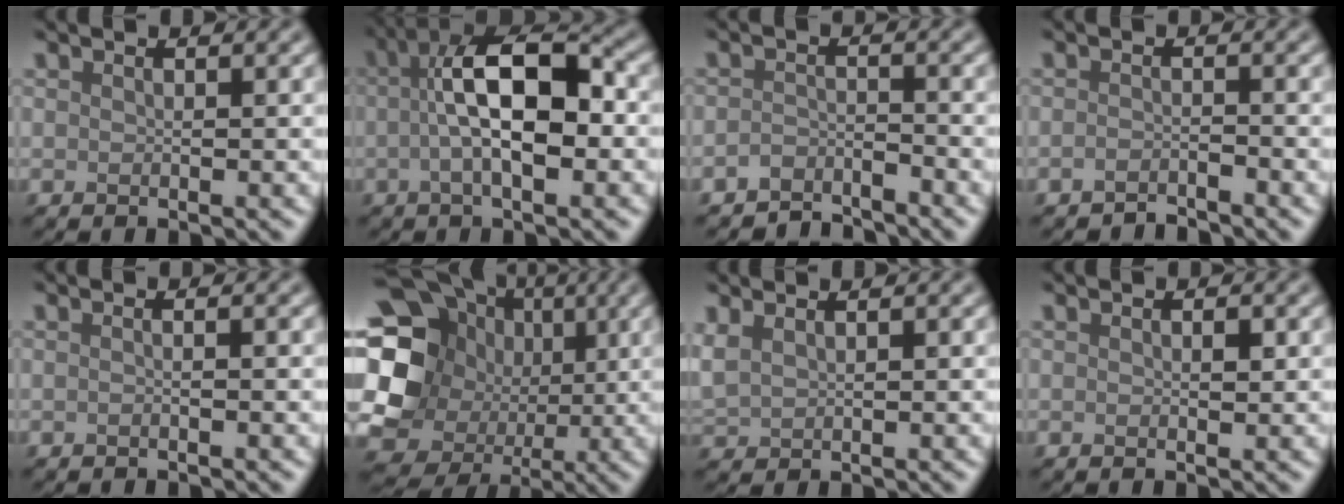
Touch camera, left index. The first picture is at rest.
{"total": 8.4, "force": [0.1, 3.2, 7.8], "torque": [-0.129, 0.020, -0.008]}
{"total": 2.5, "force": [-2.5, 0.4, 0.3], "torque": [-0.004, 0.005, -0.051]}
{"total": 1.5, "force": [-1.5, 0.0, 0.3], "torque": [-0.004, 0.001, -0.031]}
{"total": 1.0, "force": [0.0, 0.4, 0.9], "torque": [-0.010, -0.010, -0.011]}
{"total": 17.4, "force": [-0.1, 15.9, 7.1], "torque": [-0.144, -0.001, -0.024]}
{"total": 1.5, "force": [1.0, 0.7, 0.9], "torque": [-0.030, 0.006, 0.025]}
{"total": 0.8, "force": [0.1, 0.2, 0.8], "torque": [-0.012, 0.000, 0.002]}